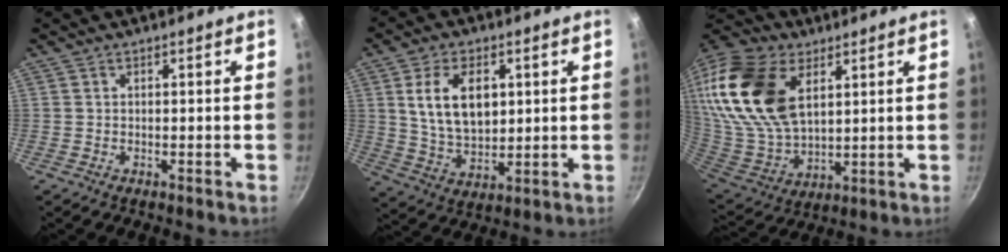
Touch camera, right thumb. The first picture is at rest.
{"total": 12.4, "force": [3.1, 7.6, 9.3], "torque": [-0.142, -0.015, 0.062]}
{"total": 24.7, "force": [8.9, 15.0, 17.5], "torque": [-0.347, -0.025, 0.172]}